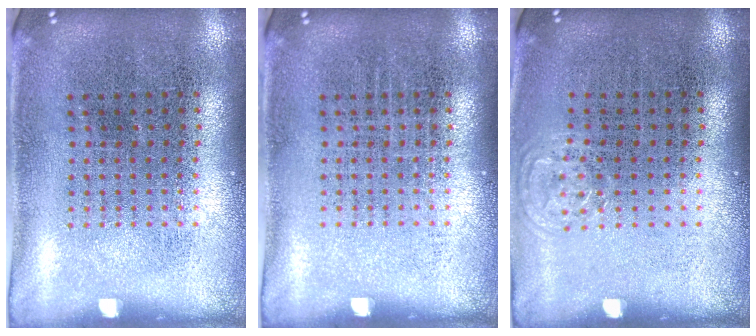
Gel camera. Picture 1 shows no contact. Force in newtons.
{"total": 0.0}
{"total": 0.6, "press": 0.6, "slide": 0.1}